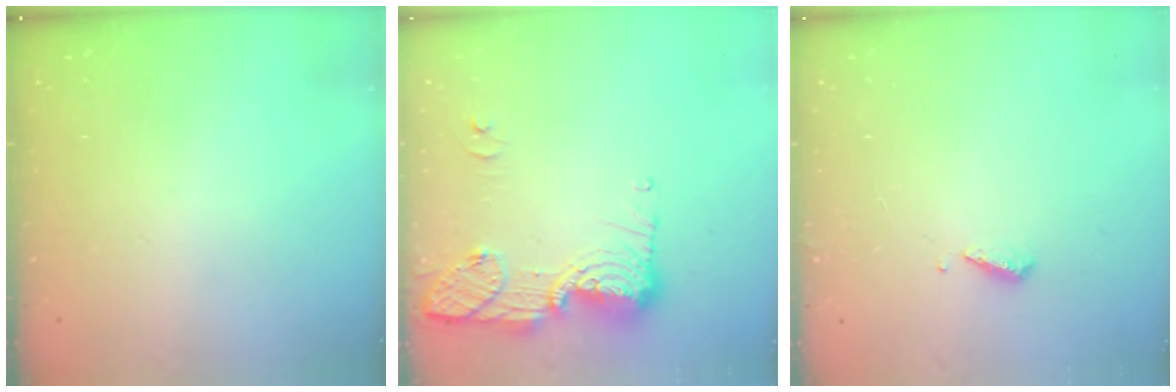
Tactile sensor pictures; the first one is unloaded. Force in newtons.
{"total": 14.5, "press": 14.3, "slide": 2.9}
{"total": 4.0, "press": 3.9, "slide": 0.3}